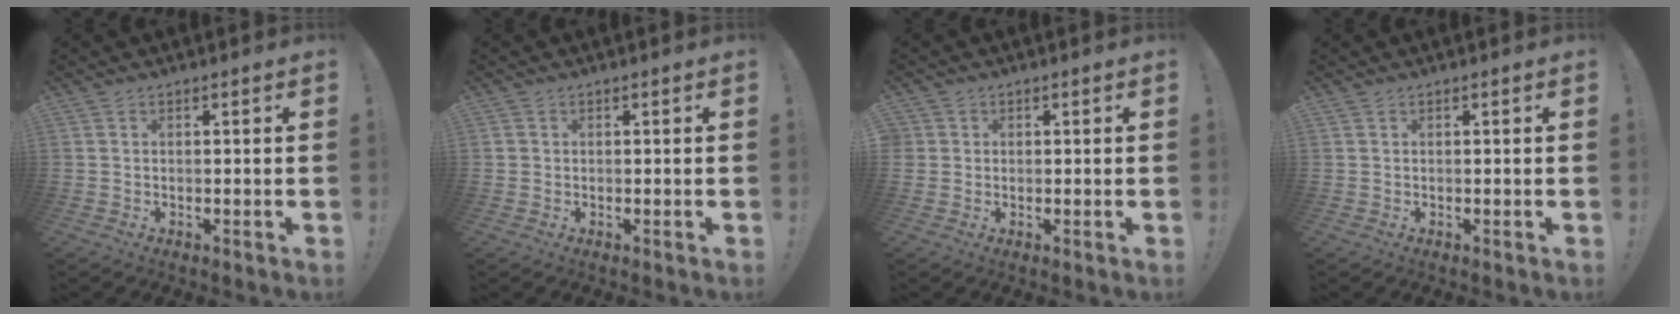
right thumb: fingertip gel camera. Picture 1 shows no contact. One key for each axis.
{"total": 0.8, "fx": 0.2, "fy": 0.8, "fz": 0.2, "tx": -0.005, "ty": 0.003, "tz": 0.003}
{"total": 1.2, "fx": 0.4, "fy": 1.1, "fz": 0.3, "tx": -0.010, "ty": 0.004, "tz": 0.008}
{"total": 0.0}